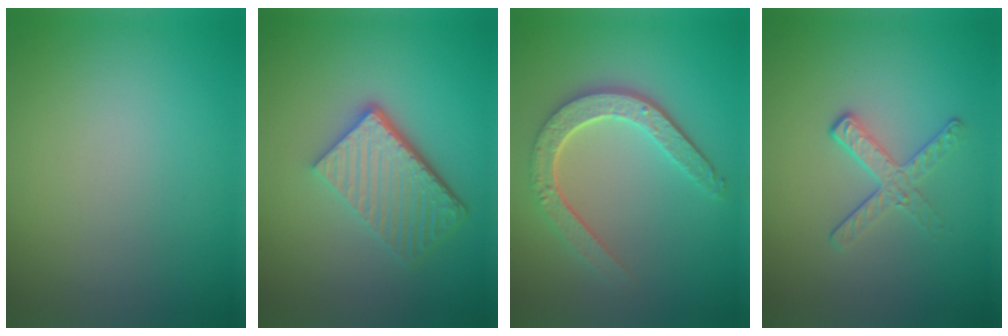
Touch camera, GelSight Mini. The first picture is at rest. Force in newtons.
{"total": 5.8, "press": 4.0, "slide": 4.3}
{"total": 4.9, "press": 3.7, "slide": 3.1}
{"total": 2.1, "press": 1.4, "slide": 1.6}